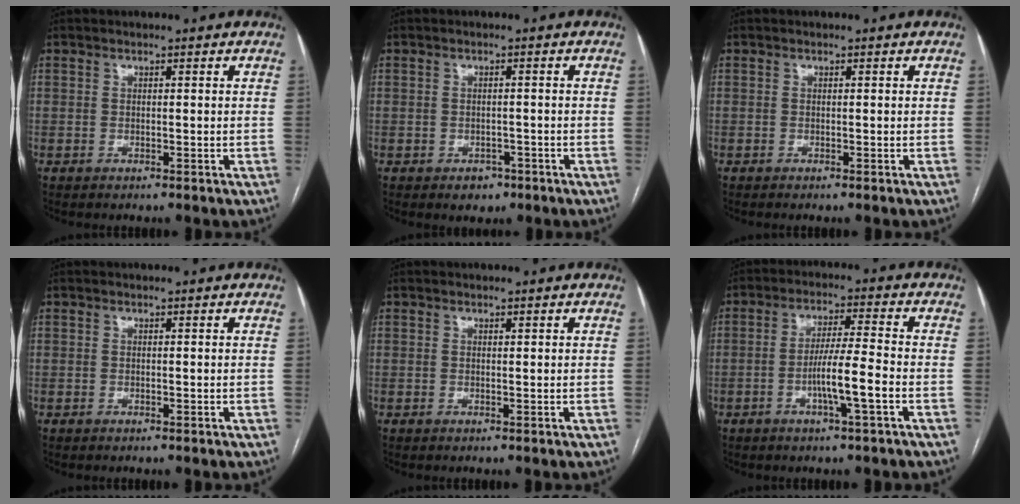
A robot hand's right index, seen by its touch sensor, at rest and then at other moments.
{"total": 2.6, "force": [-1.5, 1.9, 0.9], "torque": [-0.004, 0.005, -0.013]}
{"total": 0.0}
{"total": 0.0}
{"total": 0.0}
{"total": 7.1, "force": [-2.4, -0.3, 6.6], "torque": [-0.122, 0.000, -0.045]}